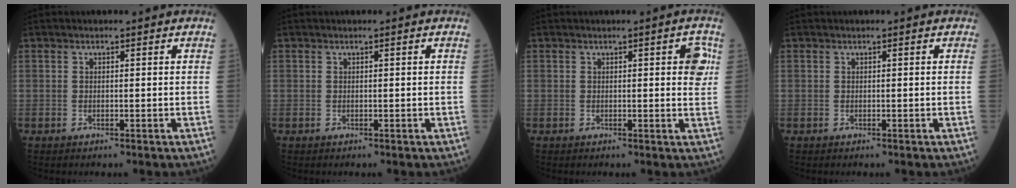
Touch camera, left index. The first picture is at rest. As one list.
[{"total": 0.0}, {"total": 3.0, "force": [0.9, 0.7, 2.8], "torque": [-0.025, 0.003, 0.005]}, {"total": 0.0}]